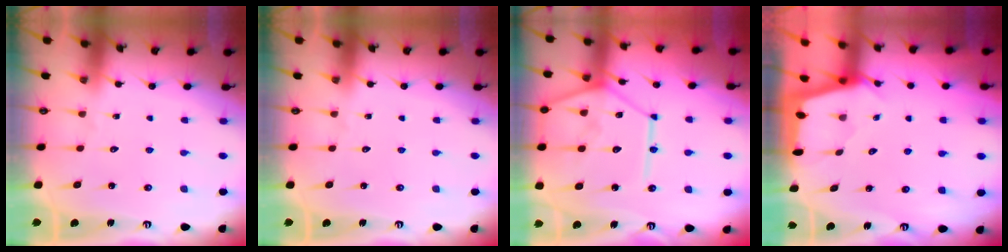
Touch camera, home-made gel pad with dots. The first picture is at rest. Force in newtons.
{"total": 0.0}
{"total": 15.1, "press": 15.0, "slide": 1.8}
{"total": 2.2, "press": 2.2, "slide": 0.3}